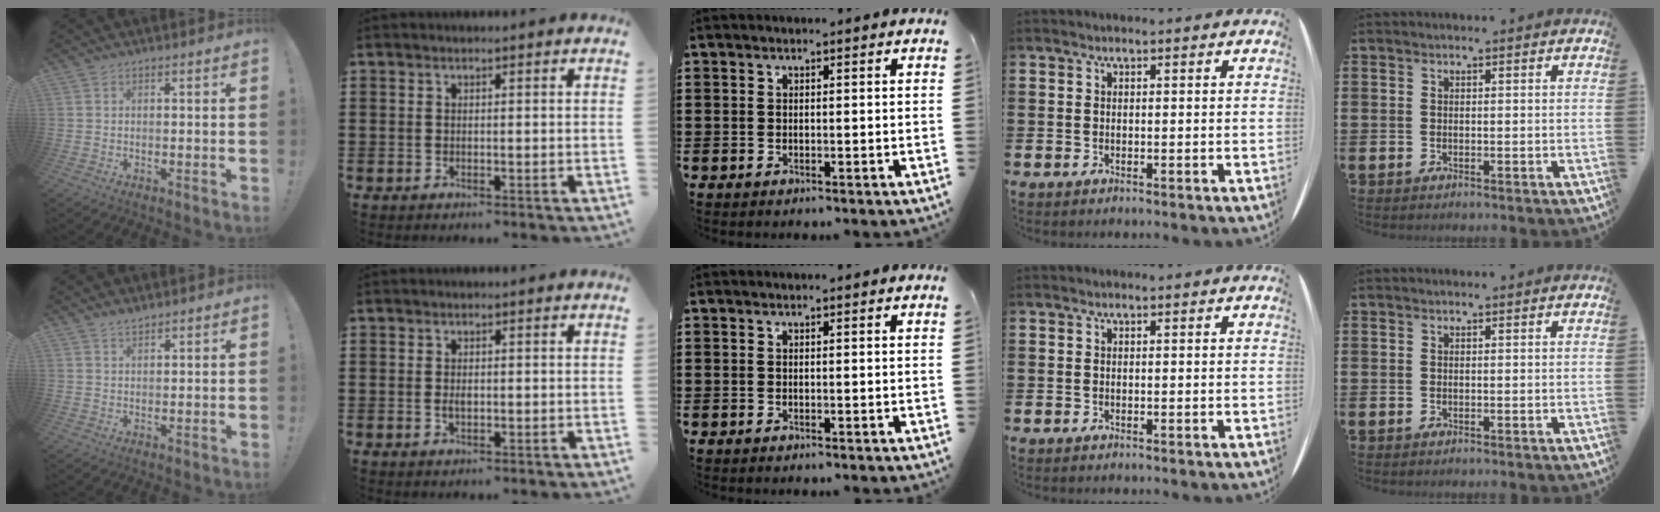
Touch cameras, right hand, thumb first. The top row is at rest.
{"thumb": {"total": 1.9, "force": [1.8, 0.3, 0.5], "torque": [-0.011, -0.009, 0.032]}, "index": {"total": 1.3, "force": [-0.1, 0.7, 1.1], "torque": [-0.021, 0.003, -0.003]}}